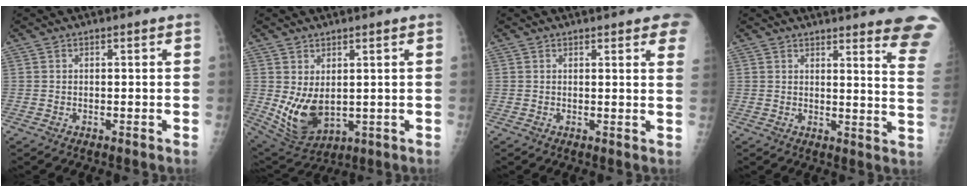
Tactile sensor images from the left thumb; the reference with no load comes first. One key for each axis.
{"total": 9.5, "fx": 0.7, "fy": 5.8, "fz": 7.5, "tx": -0.120, "ty": -0.023, "tz": 0.037}
{"total": 7.7, "fx": 5.3, "fy": 1.6, "fz": 5.4, "tx": -0.046, "ty": -0.009, "tz": 0.050}
{"total": 15.2, "fx": 12.9, "fy": 0.8, "fz": 8.0, "tx": -0.072, "ty": -0.107, "tz": 0.130}